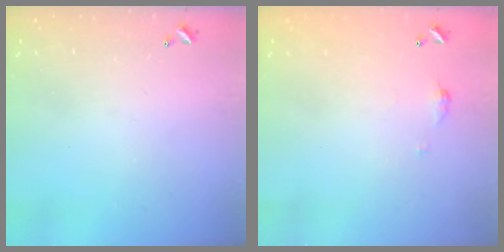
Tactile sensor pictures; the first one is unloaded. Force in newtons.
{"total": 3.5, "press": 3.5, "slide": 0.6}